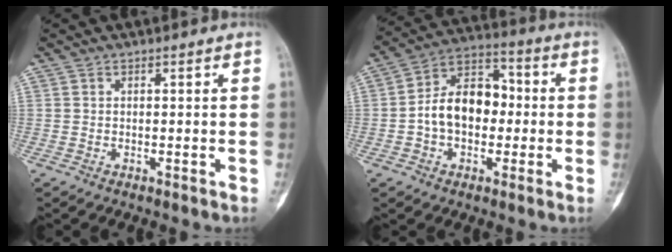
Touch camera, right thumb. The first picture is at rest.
{"total": 12.7, "force": [-1.0, 8.8, 9.1], "torque": [-0.130, 0.044, -0.028]}